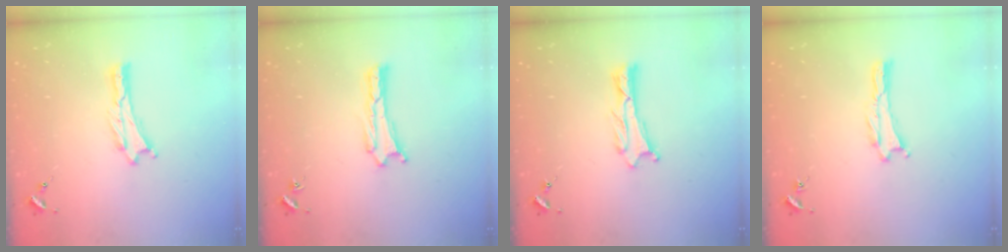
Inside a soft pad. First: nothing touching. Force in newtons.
{"total": 0.0}
{"total": 1.2, "press": 1.2, "slide": 0.0}
{"total": 0.0}